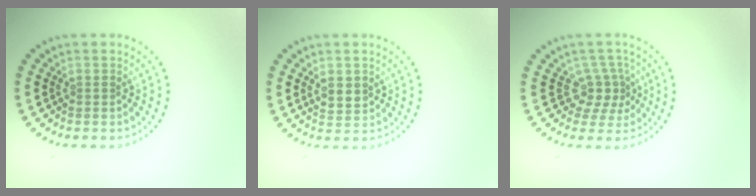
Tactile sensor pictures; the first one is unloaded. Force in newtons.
{"total": 1.7, "press": 1.5, "slide": 0.8}
{"total": 2.6, "press": 1.8, "slide": 1.8}